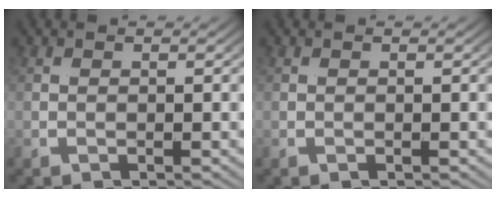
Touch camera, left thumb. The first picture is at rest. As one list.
[{"total": 0.0}]